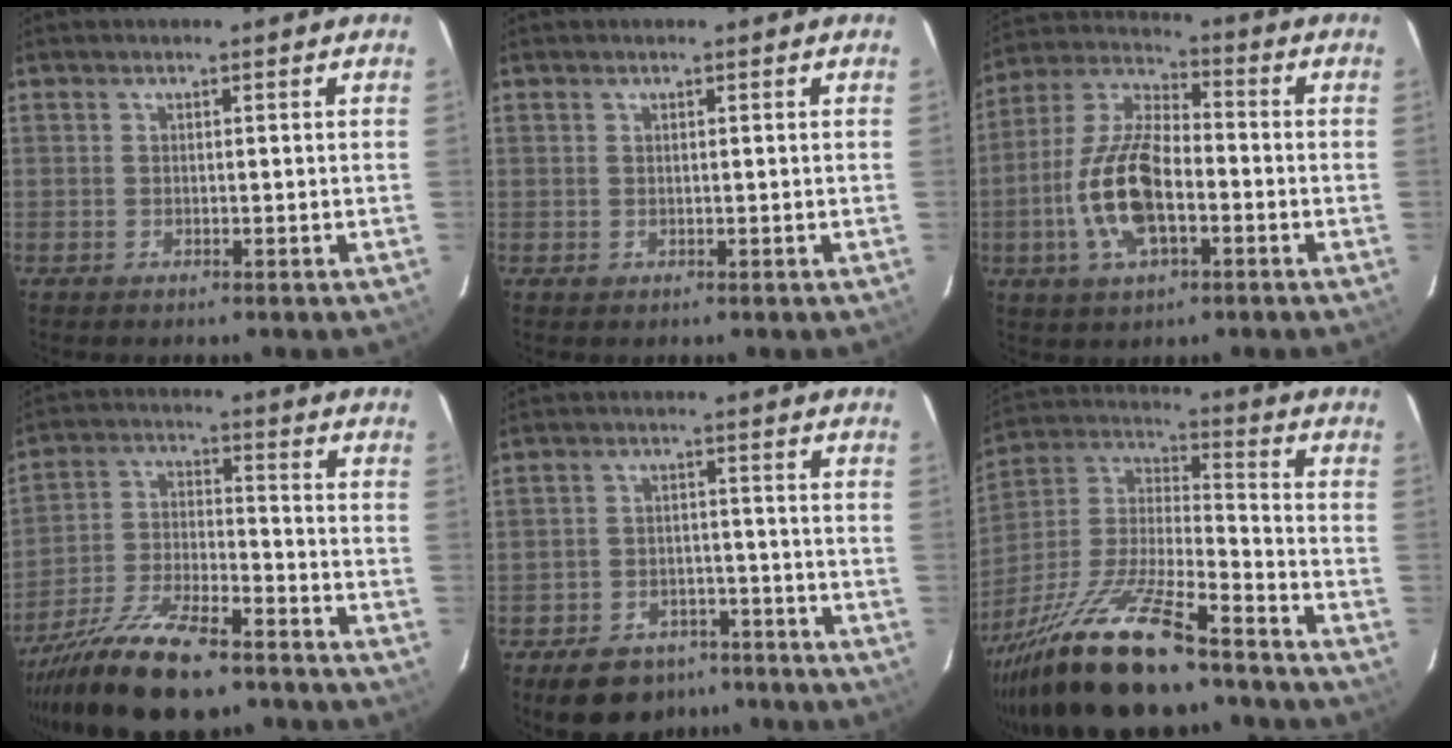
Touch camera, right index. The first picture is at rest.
{"total": 0.6, "force": [0.2, 0.6, 0.1], "torque": [0.001, 0.003, 0.003]}
{"total": 14.7, "force": [-4.0, 6.4, 12.6], "torque": [-0.270, 0.002, -0.077]}
{"total": 16.8, "force": [-12.6, 5.4, 9.8], "torque": [-0.201, -0.025, -0.221]}
{"total": 11.7, "force": [-8.5, 6.9, 4.2], "torque": [-0.107, 0.016, -0.110]}
{"total": 24.2, "force": [-17.7, 5.7, 15.5], "torque": [-0.310, -0.027, -0.305]}